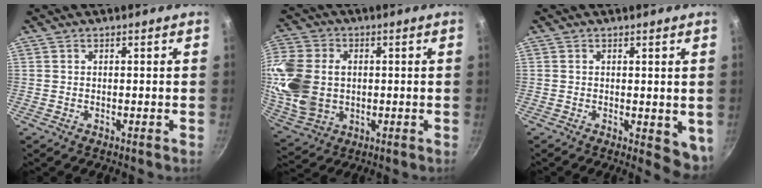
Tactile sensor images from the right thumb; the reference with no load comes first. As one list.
[{"total": 15.7, "force": [0.4, 11.9, 10.3], "torque": [-0.204, -0.002, 0.016]}, {"total": 5.0, "force": [0.0, 2.4, 4.4], "torque": [-0.047, -0.009, 0.003]}]